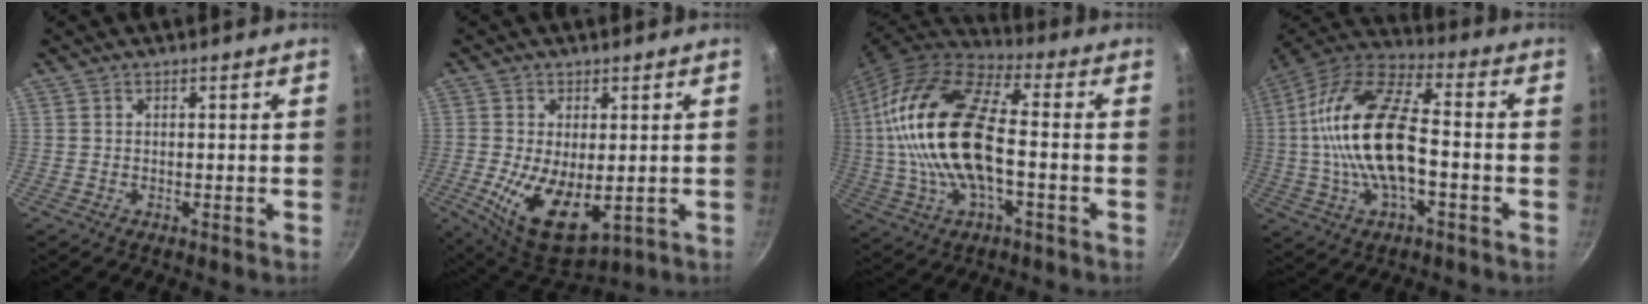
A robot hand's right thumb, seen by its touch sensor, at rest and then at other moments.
{"total": 12.6, "force": [-1.5, 6.5, 10.7], "torque": [-0.179, -0.014, -0.010]}
{"total": 22.3, "force": [-0.6, 10.3, 19.8], "torque": [-0.381, 0.031, -0.022]}
{"total": 20.1, "force": [-1.8, 9.1, 17.9], "torque": [-0.331, 0.039, -0.049]}